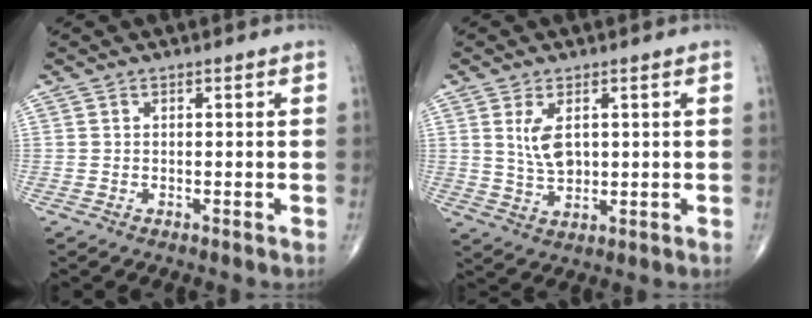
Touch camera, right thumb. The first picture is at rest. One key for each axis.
{"total": 5.5, "fx": 1.6, "fy": 2.9, "fz": 4.4, "tx": -0.080, "ty": -0.013, "tz": 0.039}